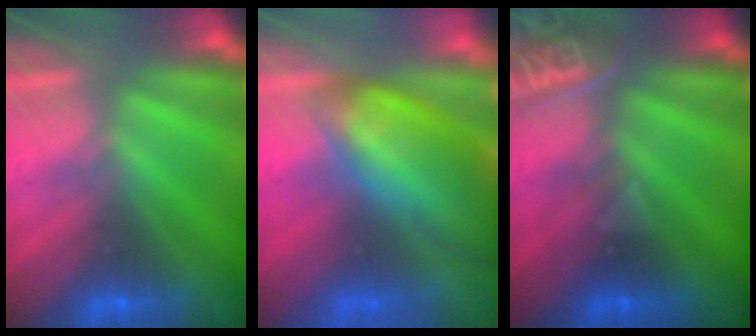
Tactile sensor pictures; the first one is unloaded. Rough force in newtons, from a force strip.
{"total": 9.7}
{"total": 2.4}